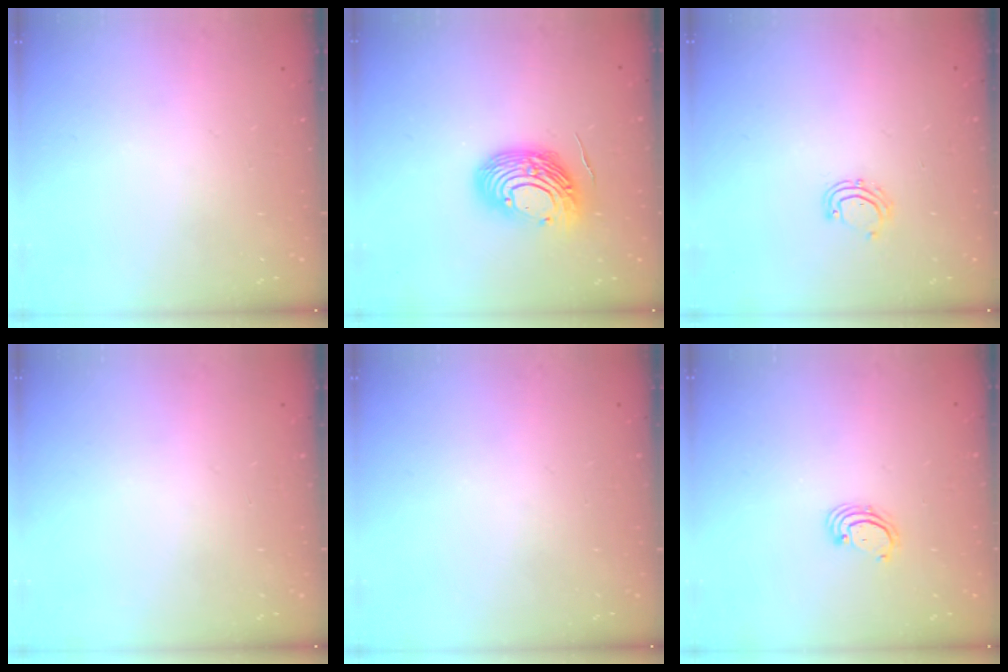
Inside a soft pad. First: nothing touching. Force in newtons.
{"total": 13.6, "press": 13.4, "slide": 2.2}
{"total": 5.6, "press": 5.4, "slide": 1.5}
{"total": 0.0}
{"total": 0.0}
{"total": 2.7, "press": 2.7, "slide": 0.3}